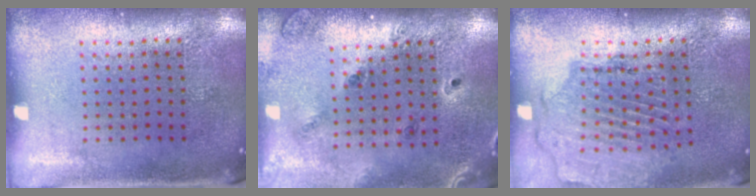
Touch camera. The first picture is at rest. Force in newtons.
{"total": 1.4, "press": 1.4, "slide": 0.3}
{"total": 1.6, "press": 1.5, "slide": 0.3}